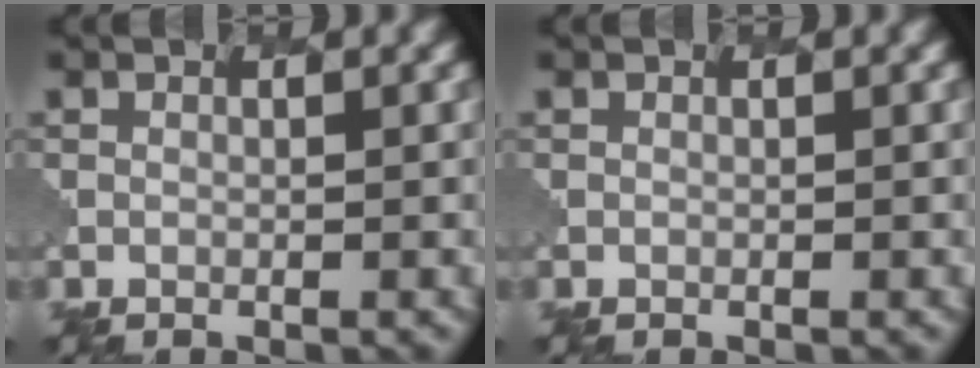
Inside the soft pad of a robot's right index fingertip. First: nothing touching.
{"total": 0.0}